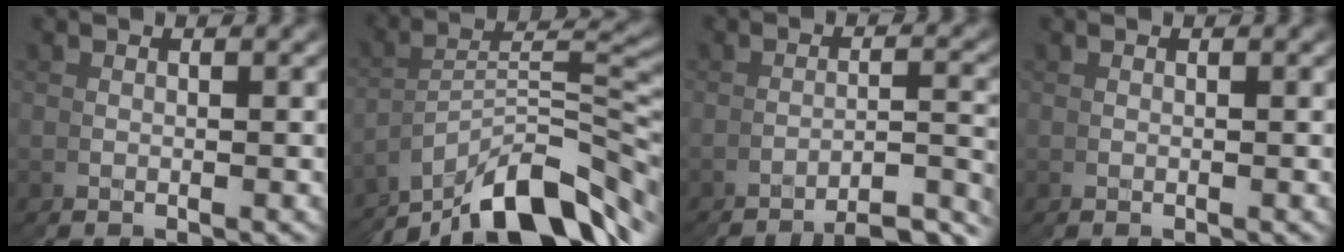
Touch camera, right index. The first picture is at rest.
{"total": 10.3, "force": [-4.2, 4.8, 8.1], "torque": [-0.126, -0.004, -0.059]}
{"total": 5.7, "force": [-5.5, -0.6, 1.1], "torque": [0.003, 0.008, -0.088]}
{"total": 0.0}